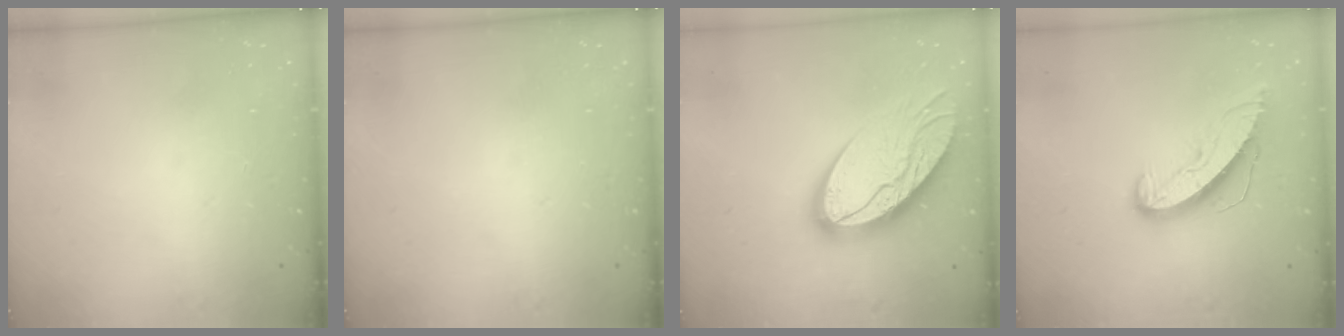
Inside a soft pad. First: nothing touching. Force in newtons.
{"total": 0.0}
{"total": 16.8, "press": 16.7, "slide": 1.5}
{"total": 9.1, "press": 9.1, "slide": 0.3}